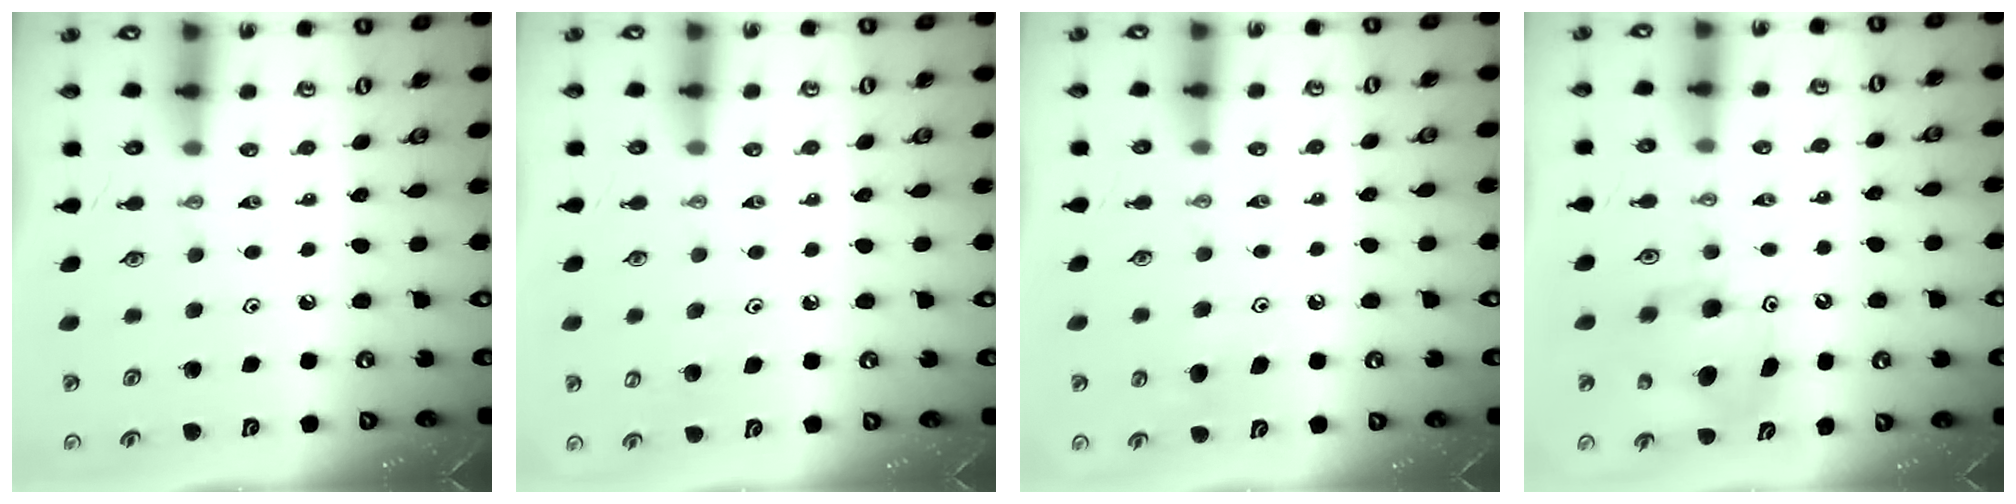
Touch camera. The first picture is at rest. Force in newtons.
{"total": 5.1, "press": 5.0, "slide": 0.7}
{"total": 6.4, "press": 6.4, "slide": 0.4}
{"total": 7.4, "press": 7.4, "slide": 0.2}